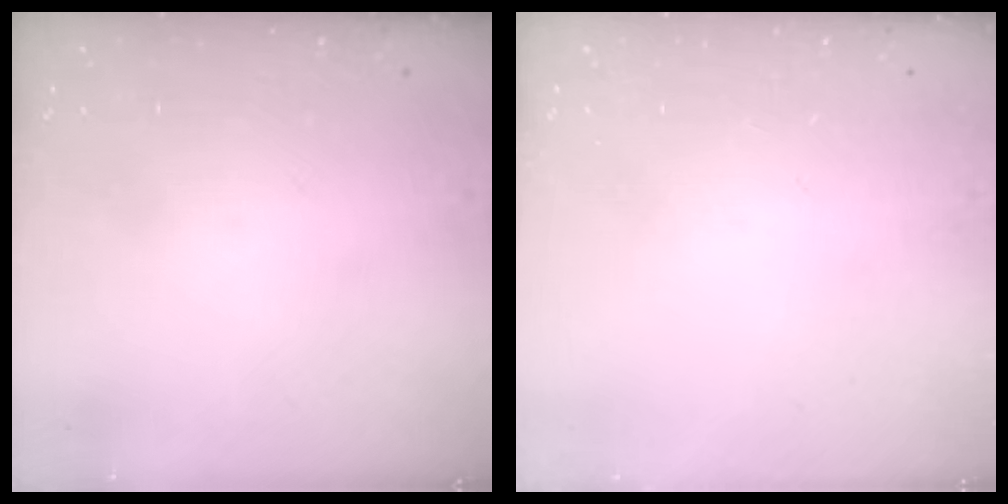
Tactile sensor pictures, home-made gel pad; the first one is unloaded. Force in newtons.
{"total": 0.0}